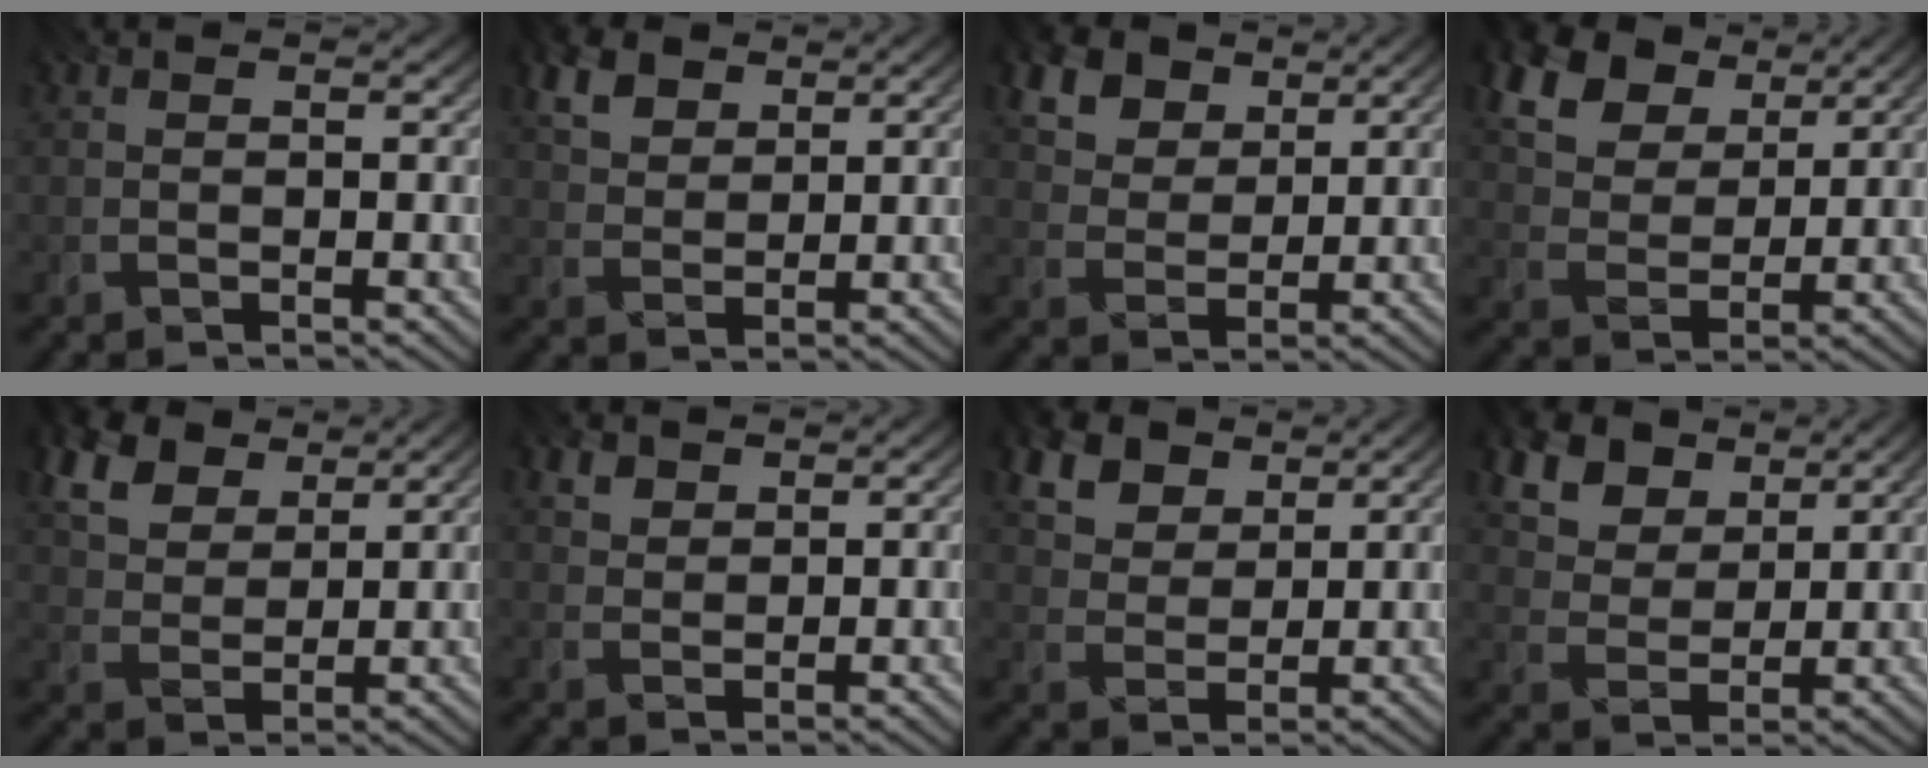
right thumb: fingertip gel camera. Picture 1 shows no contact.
{"total": 5.2, "force": [3.1, 3.1, 2.8], "torque": [-0.073, 0.004, 0.061]}
{"total": 9.7, "force": [5.7, 6.1, 4.8], "torque": [-0.154, -0.007, 0.107]}
{"total": 12.2, "force": [6.7, 7.6, 6.8], "torque": [-0.176, 0.006, 0.116]}
{"total": 8.2, "force": [4.7, 4.8, 4.7], "torque": [-0.130, 0.014, 0.082]}
{"total": 2.5, "force": [1.6, 1.6, 1.0], "torque": [-0.026, -0.007, 0.038]}
{"total": 8.6, "force": [5.1, 5.2, 4.5], "torque": [-0.135, -0.009, 0.093]}
{"total": 11.2, "force": [6.6, 6.9, 5.8], "torque": [-0.168, -0.001, 0.121]}